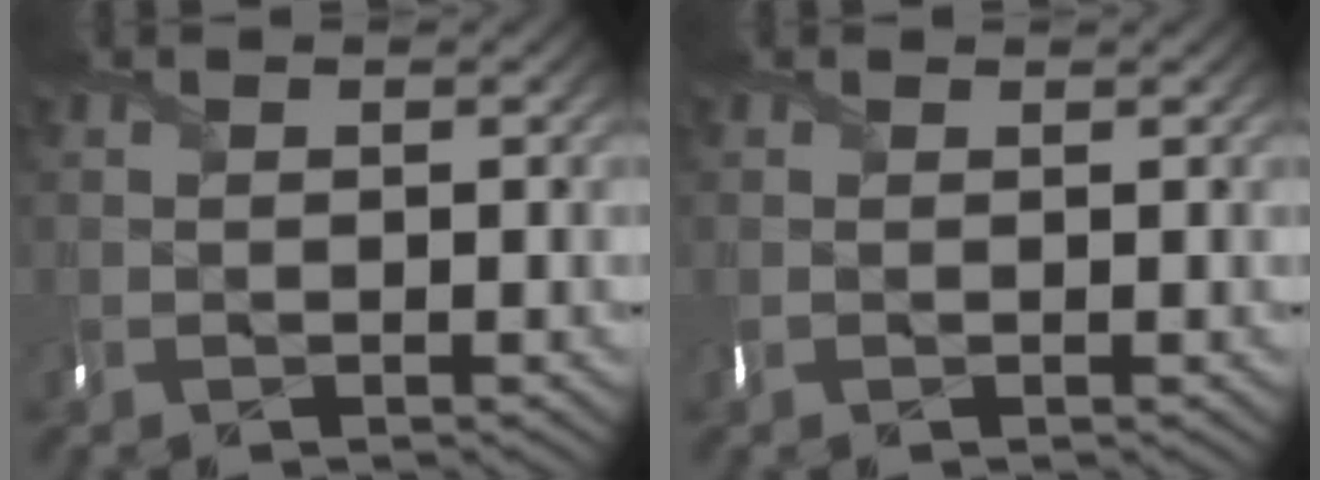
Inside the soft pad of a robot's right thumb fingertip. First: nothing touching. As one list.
[{"total": 0.9, "force": [0.2, -0.4, -0.8], "torque": [0.021, -0.003, 0.006]}]